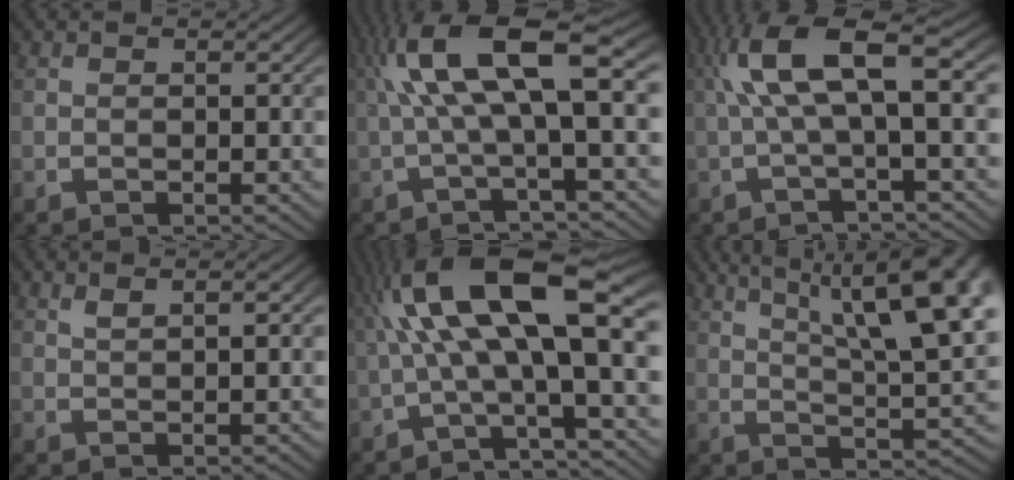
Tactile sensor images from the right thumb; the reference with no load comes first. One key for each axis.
{"total": 9.0, "fx": 1.7, "fy": 3.2, "fz": 8.2, "tx": -0.146, "ty": 0.015, "tz": 0.021}
{"total": 7.0, "fx": 1.2, "fy": 2.2, "fz": 6.6, "tx": -0.123, "ty": 0.014, "tz": 0.016}
{"total": 1.4, "fx": 0.9, "fy": 0.2, "fz": 1.0, "tx": -0.019, "ty": 0.003, "tz": 0.021}
{"total": 11.1, "fx": 1.1, "fy": 5.0, "fz": 9.8, "tx": -0.178, "ty": -0.001, "tz": 0.018}
{"total": 11.9, "fx": 3.3, "fy": 5.9, "fz": 9.8, "tx": -0.121, "ty": -0.002, "tz": 0.049}